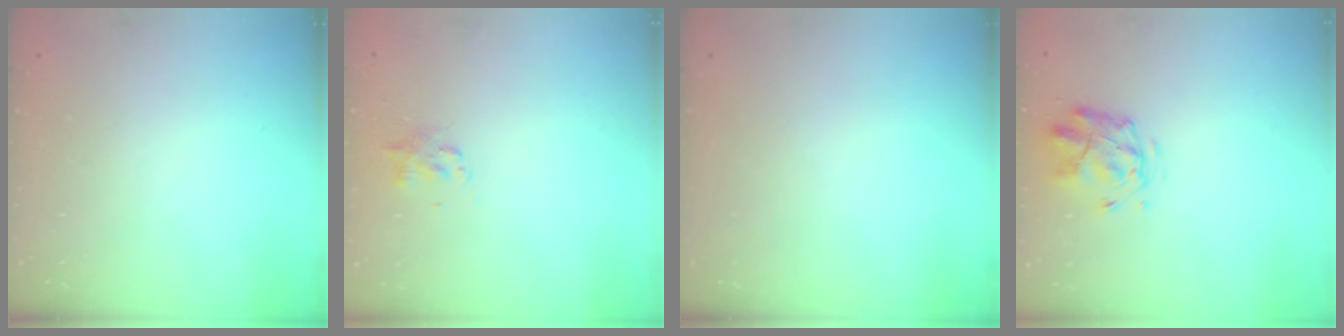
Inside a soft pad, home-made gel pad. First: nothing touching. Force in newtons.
{"total": 1.4, "press": 1.3, "slide": 0.5}
{"total": 0.0}
{"total": 2.9, "press": 2.5, "slide": 1.4}